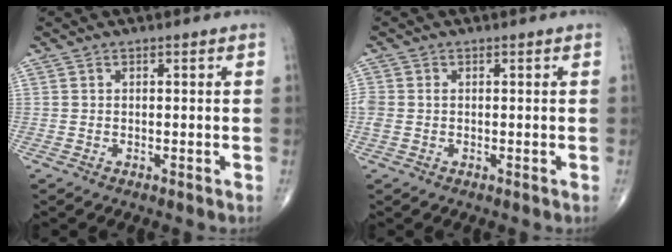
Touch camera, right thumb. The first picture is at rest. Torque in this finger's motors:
{"motor_torque": [-0.12, -0.22, 0.17, -0.01, 0.02]}